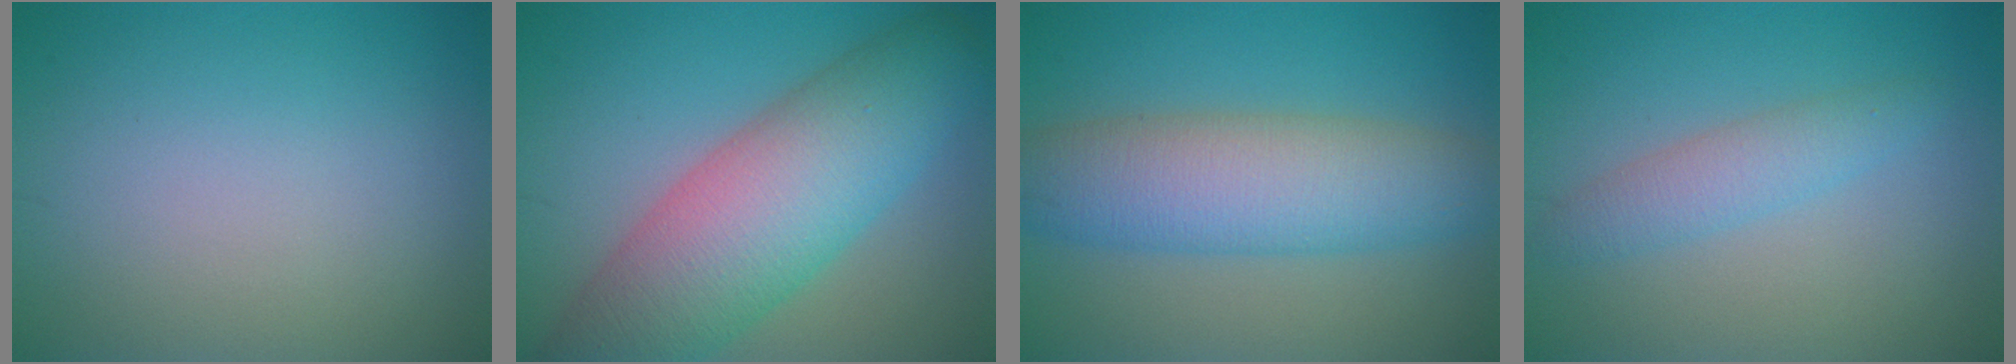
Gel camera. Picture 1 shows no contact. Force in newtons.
{"total": 10.7, "press": 10.7, "slide": 0.6}
{"total": 8.0, "press": 8.0, "slide": 0.3}
{"total": 2.5, "press": 2.5, "slide": 0.1}